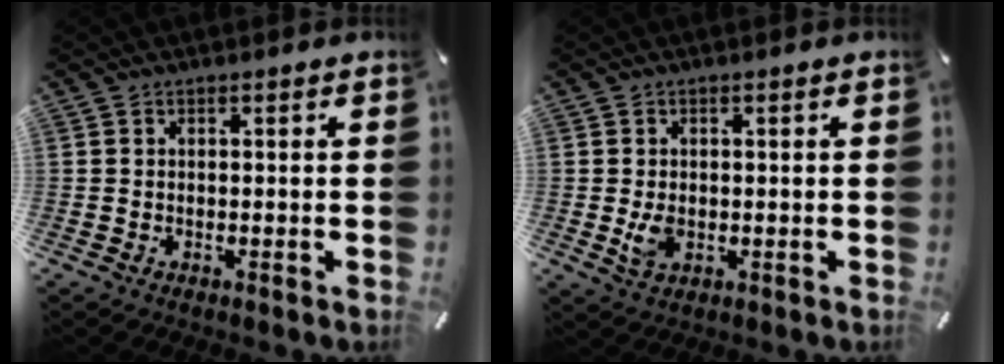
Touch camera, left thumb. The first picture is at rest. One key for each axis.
{"total": 3.6, "fx": -0.3, "fy": 2.6, "fz": 2.5, "tx": -0.049, "ty": -0.004, "tz": -0.008}